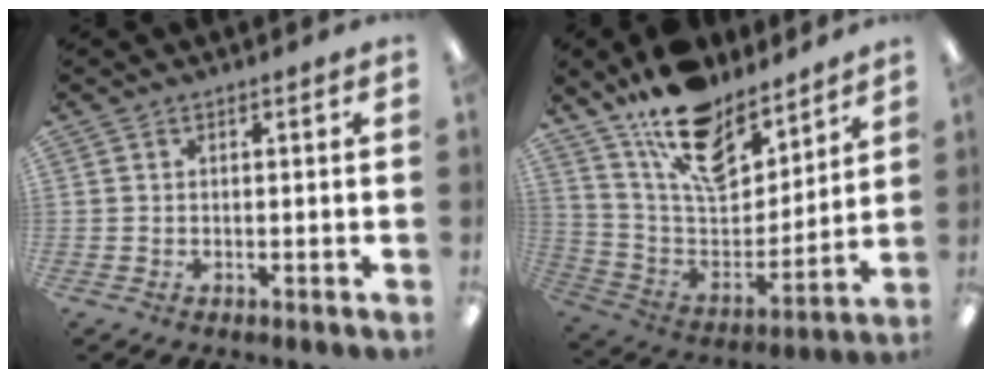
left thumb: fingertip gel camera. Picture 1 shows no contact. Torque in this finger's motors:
{"motor_torque": [0.25, 0.14, 1.00, -1.77, 0.15]}